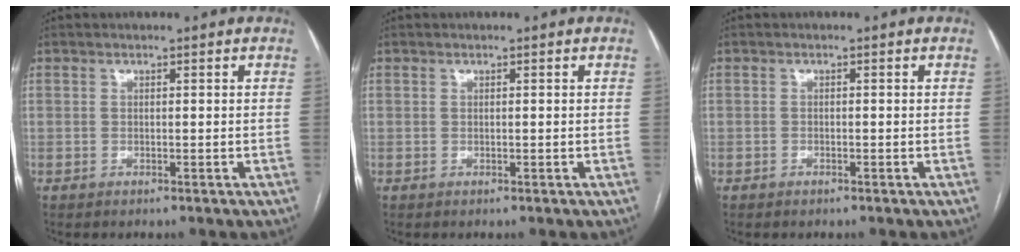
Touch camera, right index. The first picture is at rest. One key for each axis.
{"total": 0.0}
{"total": 0.6, "fx": -0.5, "fy": 0.3, "fz": 0.2, "tx": -0.004, "ty": 0.000, "tz": -0.008}